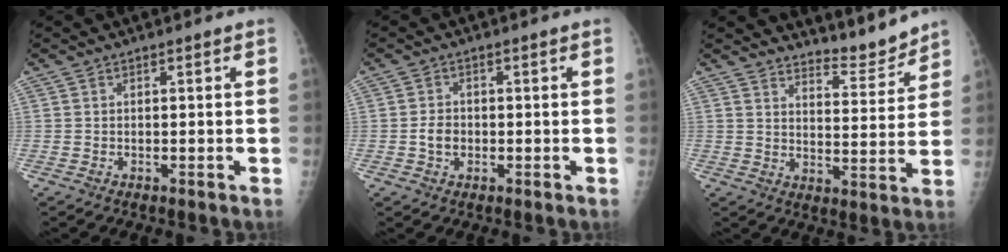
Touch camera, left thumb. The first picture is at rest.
{"total": 2.9, "force": [-0.7, 2.4, 1.6], "torque": [-0.019, 0.006, -0.015]}
{"total": 7.5, "force": [7.4, 1.0, 0.8], "torque": [0.003, -0.070, 0.117]}